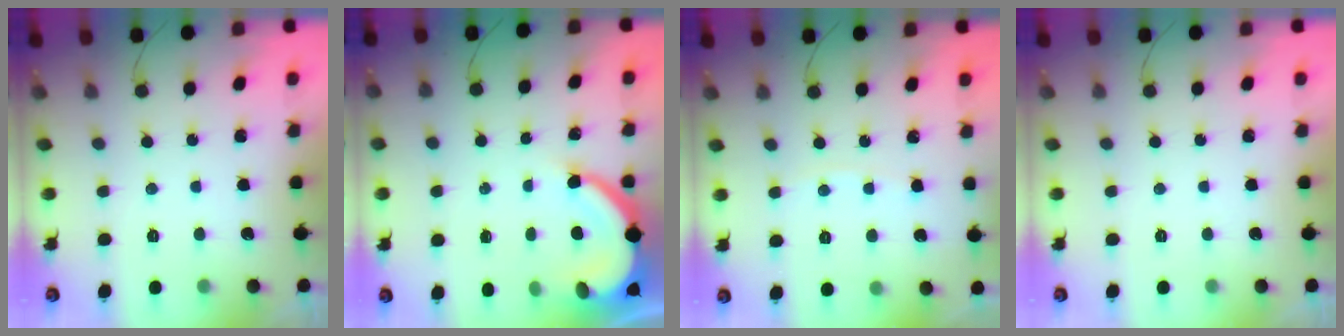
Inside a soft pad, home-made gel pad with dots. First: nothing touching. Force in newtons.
{"total": 9.2, "press": 9.2, "slide": 1.0}
{"total": 1.5, "press": 1.5, "slide": 0.2}
{"total": 0.0}